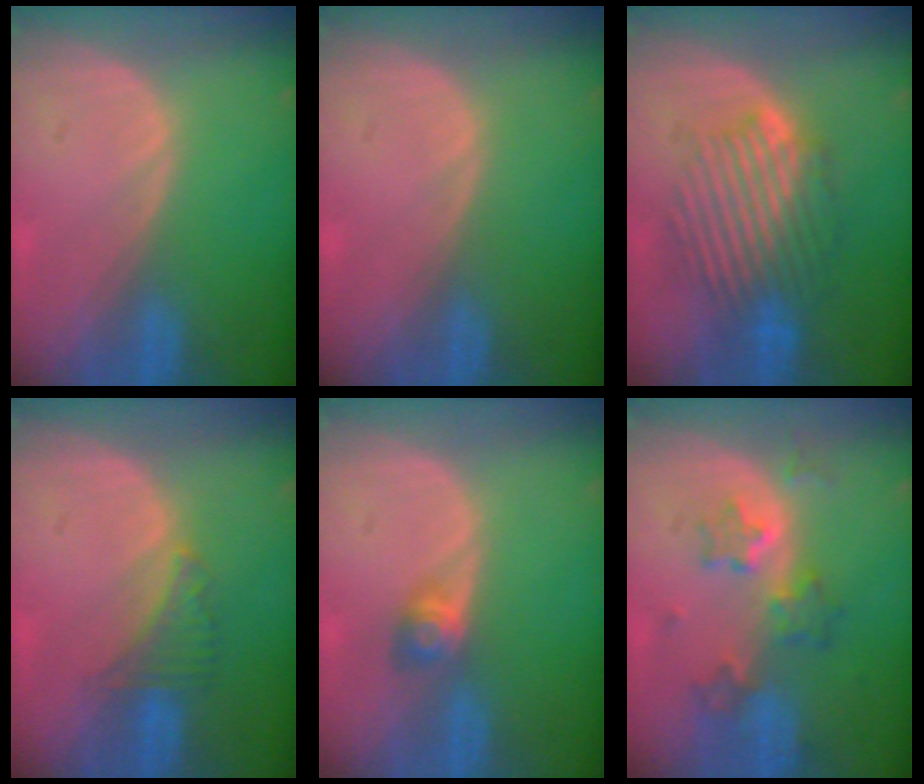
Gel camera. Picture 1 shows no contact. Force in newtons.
{"total": 0.0}
{"total": 8.9, "press": 8.6, "slide": 2.3}
{"total": 3.3, "press": 3.2, "slide": 0.7}
{"total": 2.8, "press": 2.6, "slide": 1.2}
{"total": 6.4, "press": 5.9, "slide": 2.7}